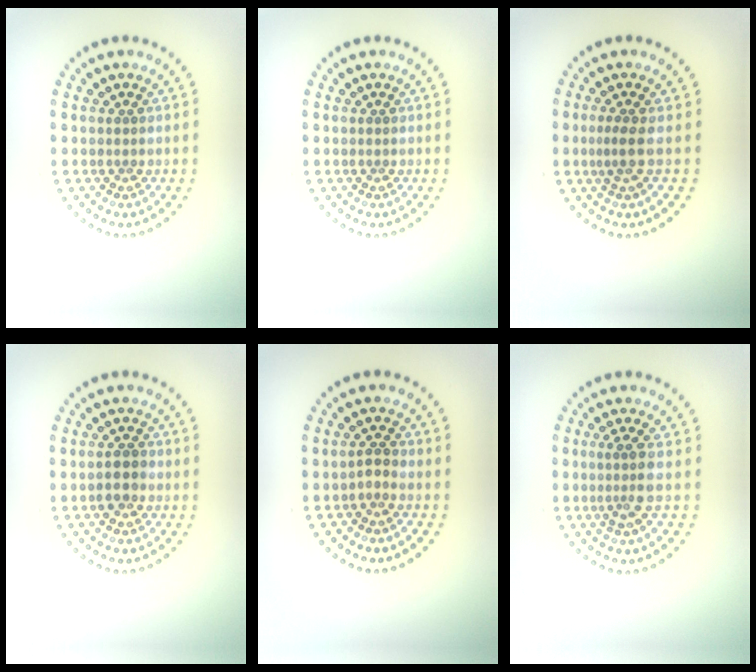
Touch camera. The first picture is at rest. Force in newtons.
{"total": 0.0}
{"total": 1.8, "press": 1.3, "slide": 1.3}
{"total": 2.2, "press": 2.1, "slide": 0.6}
{"total": 0.9, "press": 0.8, "slide": 0.4}
{"total": 2.5, "press": 2.0, "slide": 1.5}